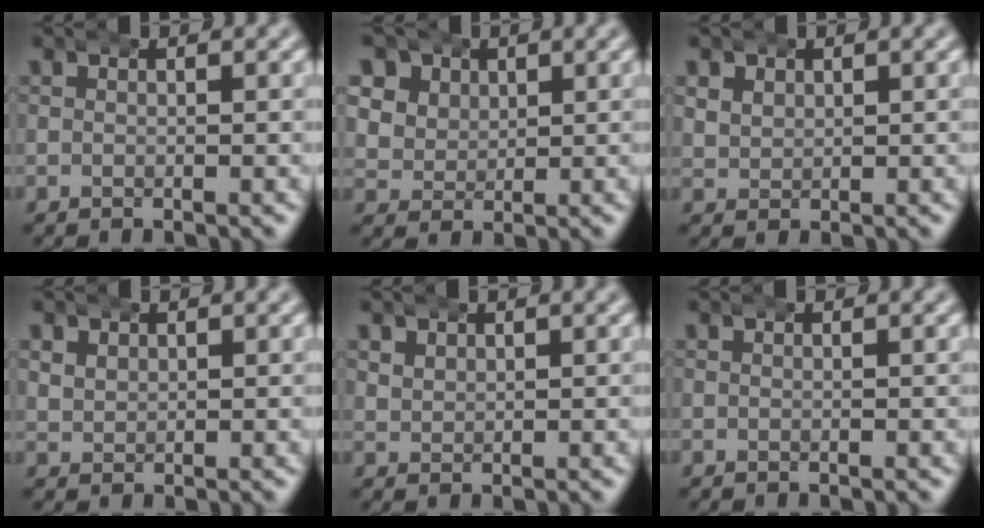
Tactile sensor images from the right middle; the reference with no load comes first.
{"total": 9.0, "force": [2.1, 8.0, 3.6], "torque": [-0.103, -0.017, 0.030]}
{"total": 3.1, "force": [0.9, 2.7, 1.1], "torque": [-0.033, -0.006, 0.019]}
{"total": 2.3, "force": [0.8, 2.0, 0.8], "torque": [-0.024, -0.004, 0.017]}
{"total": 1.6, "force": [0.8, 1.3, 0.5], "torque": [-0.016, -0.002, 0.018]}
{"total": 0.0}